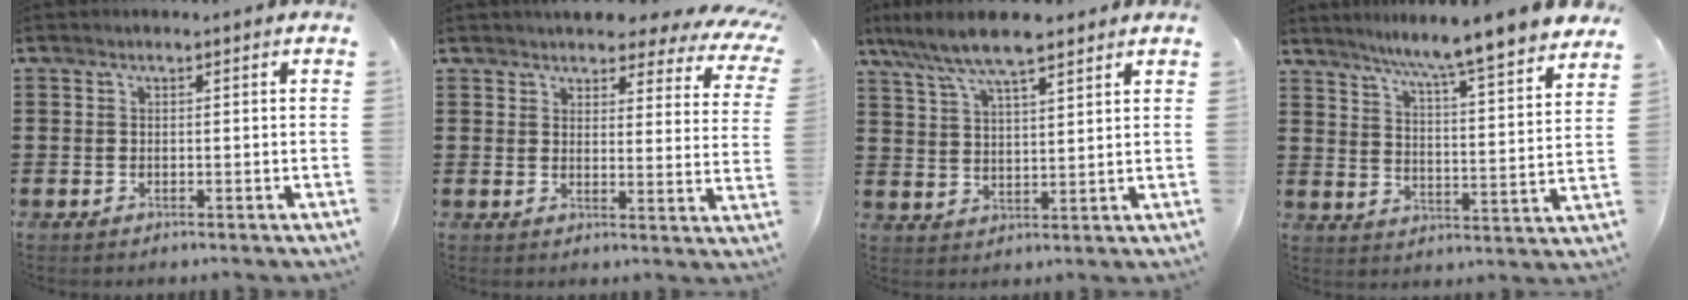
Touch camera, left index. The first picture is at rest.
{"total": 4.5, "force": [4.1, 1.2, 1.5], "torque": [-0.041, -0.023, 0.069]}
{"total": 8.2, "force": [6.6, 1.6, 4.6], "torque": [-0.108, -0.011, 0.119]}
{"total": 7.0, "force": [6.3, -1.3, 2.7], "torque": [-0.071, -0.058, 0.099]}